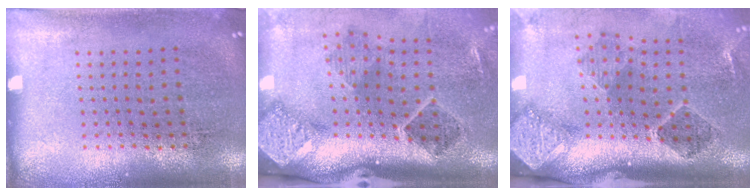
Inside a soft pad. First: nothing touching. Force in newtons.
{"total": 2.9, "press": 1.9, "slide": 2.2}
{"total": 2.8, "press": 1.9, "slide": 2.2}